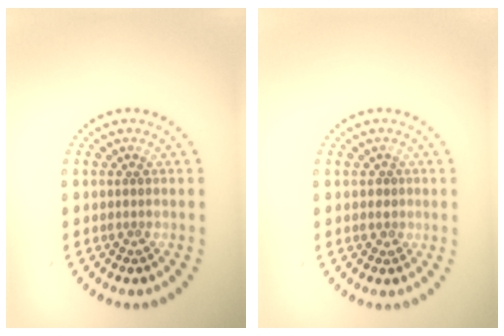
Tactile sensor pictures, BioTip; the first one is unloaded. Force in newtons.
{"total": 0.6, "press": 0.3, "slide": 0.5}